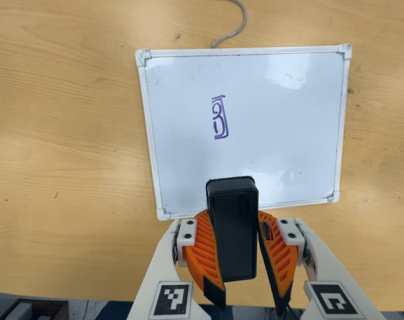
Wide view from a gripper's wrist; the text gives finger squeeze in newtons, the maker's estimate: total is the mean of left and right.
{"total": 11.6, "left": 11.0, "right": 12.2}